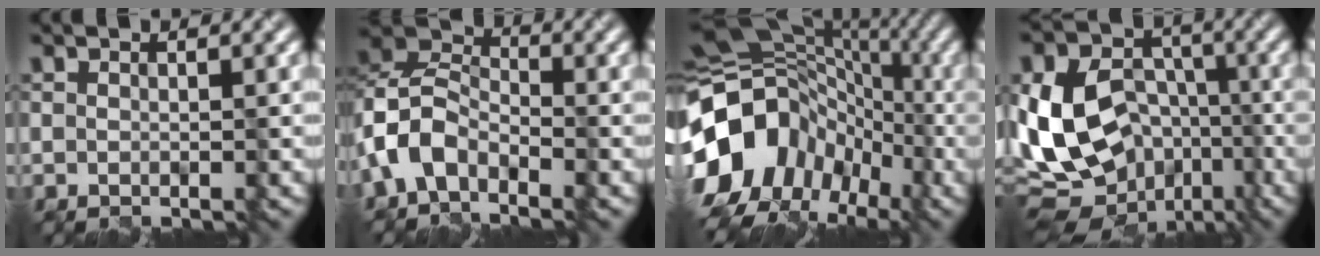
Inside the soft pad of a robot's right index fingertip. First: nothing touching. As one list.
[{"total": 5.5, "force": [-3.2, 3.3, 3.0], "torque": [-0.066, 0.012, -0.081]}, {"total": 12.1, "force": [-3.5, 9.8, 6.2], "torque": [-0.117, -0.007, -0.079]}, {"total": 14.2, "force": [-3.0, 10.4, 9.2], "torque": [-0.185, -0.003, -0.041]}]